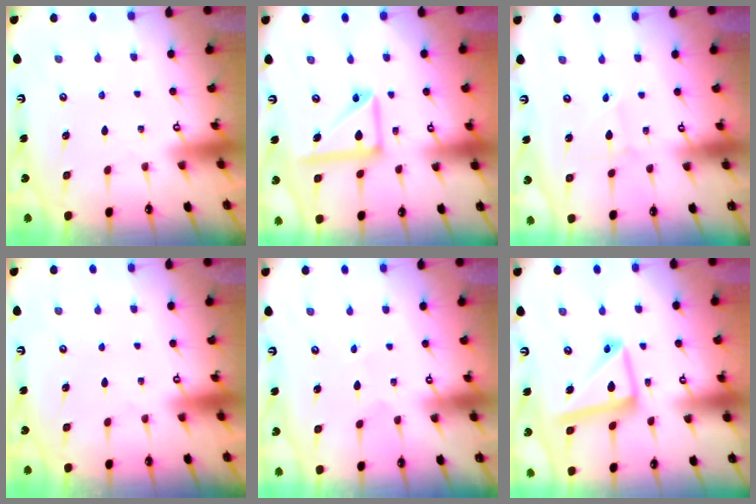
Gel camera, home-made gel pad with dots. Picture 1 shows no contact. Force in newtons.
{"total": 14.2, "press": 14.0, "slide": 2.4}
{"total": 1.3, "press": 1.3, "slide": 0.1}
{"total": 0.0}
{"total": 2.6, "press": 2.6, "slide": 0.3}
{"total": 14.5, "press": 14.4, "slide": 1.4}